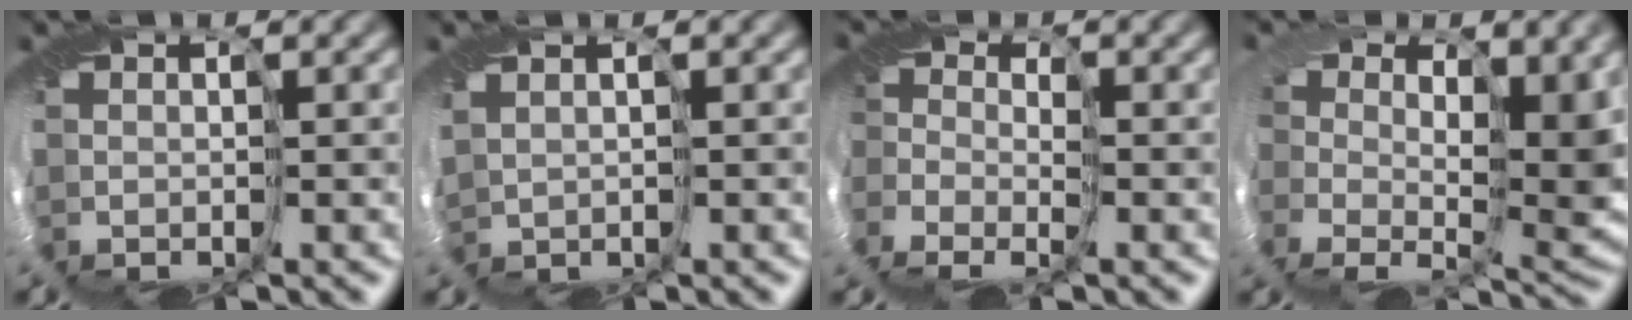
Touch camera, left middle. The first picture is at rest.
{"total": 0.8, "force": [-0.3, 0.6, 0.5], "torque": [-0.014, -0.007, -0.007]}
{"total": 3.0, "force": [-2.3, 1.7, 0.8], "torque": [0.023, -0.023, -0.045]}
{"total": 6.0, "force": [1.9, 3.4, 4.6], "torque": [-0.057, -0.038, 0.033]}